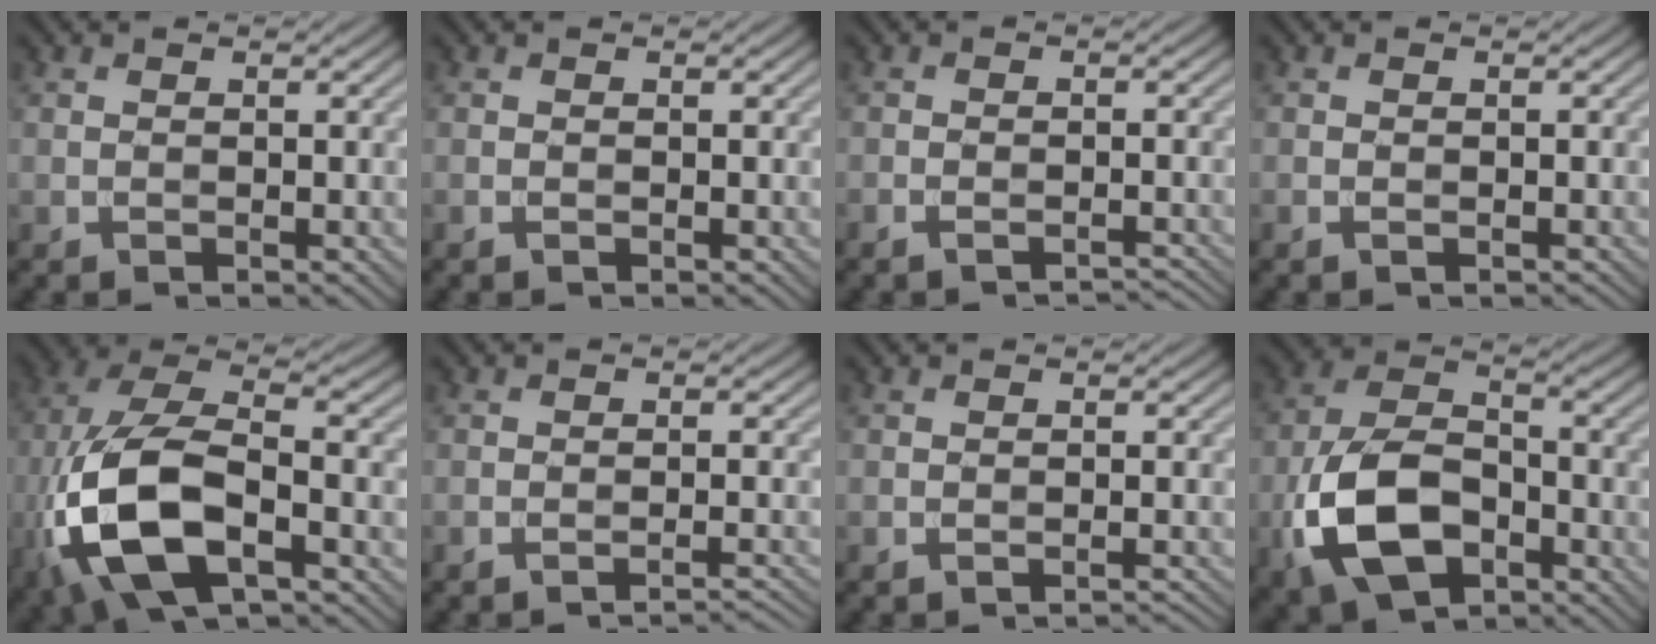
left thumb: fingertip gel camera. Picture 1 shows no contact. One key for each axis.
{"total": 0.0}
{"total": 2.9, "fx": -2.4, "fy": 0.9, "fz": 1.3, "tx": -0.021, "ty": 0.000, "tz": -0.035}
{"total": 0.8, "fx": -0.5, "fy": 0.4, "fz": 0.5, "tx": -0.009, "ty": -0.004, "tz": -0.008}
{"total": 16.0, "fx": -5.3, "fy": 7.7, "fz": 13.1, "tx": -0.314, "ty": -0.020, "tz": -0.104}
{"total": 2.8, "fx": -2.4, "fy": 0.3, "fz": 1.5, "tx": -0.016, "ty": 0.008, "tz": -0.043}
{"total": 1.7, "fx": -1.5, "fy": 0.2, "fz": 0.7, "tx": -0.004, "ty": 0.004, "tz": -0.025}
{"total": 12.6, "fx": -5.2, "fy": 7.3, "fz": 8.9, "tx": -0.206, "ty": -0.008, "tz": -0.112}